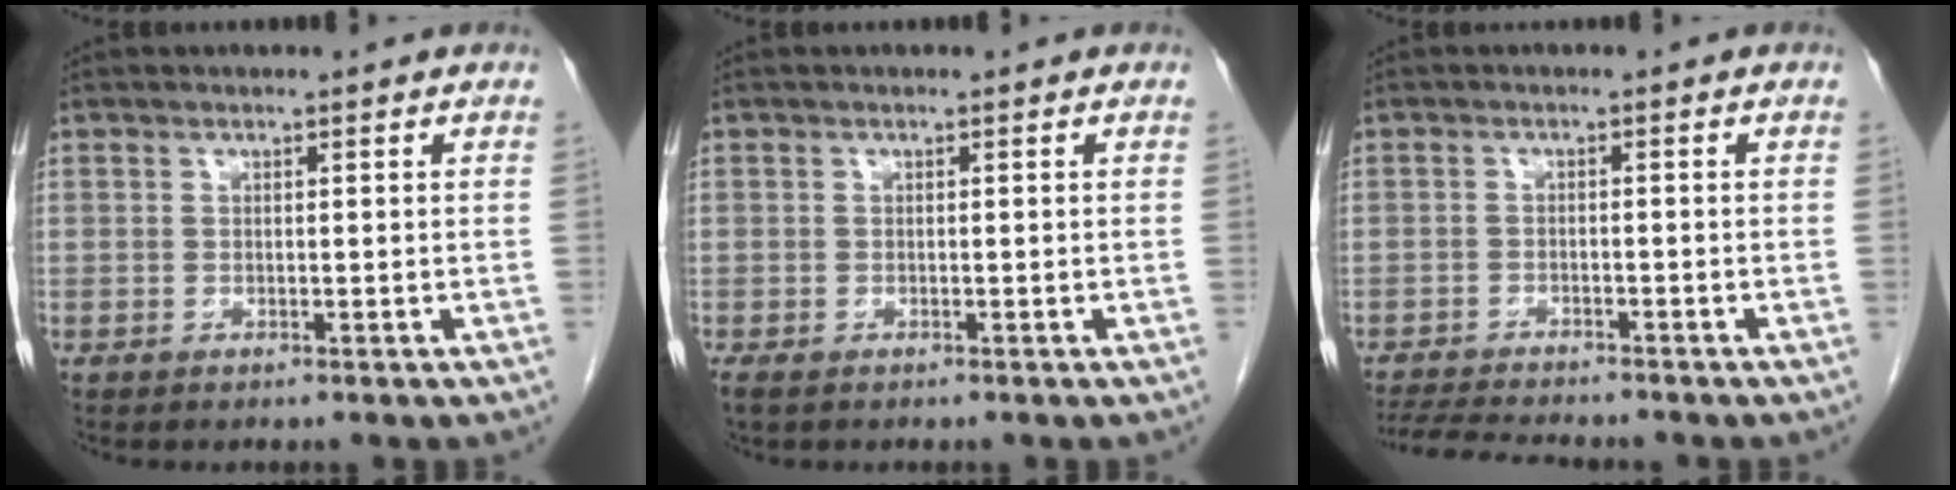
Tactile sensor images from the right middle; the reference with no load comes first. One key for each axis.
{"total": 1.5, "fx": -1.0, "fy": 0.7, "fz": 0.8, "tx": -0.020, "ty": -0.005, "tz": -0.013}
{"total": 8.5, "fx": -7.8, "fy": 0.7, "fz": 3.2, "tx": -0.053, "ty": -0.013, "tz": -0.125}